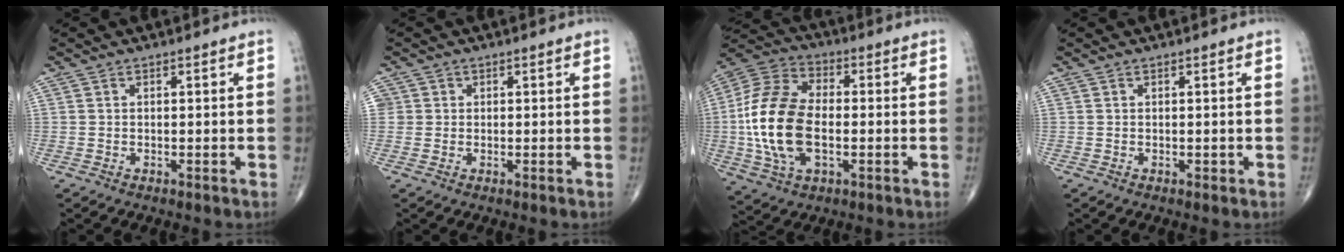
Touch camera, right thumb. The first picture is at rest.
{"total": 1.7, "force": [0.2, 1.7, 0.0], "torque": [0.013, 0.004, 0.001]}
{"total": 18.5, "force": [-1.8, 10.6, 15.1], "torque": [-0.312, 0.013, -0.033]}
{"total": 0.0}